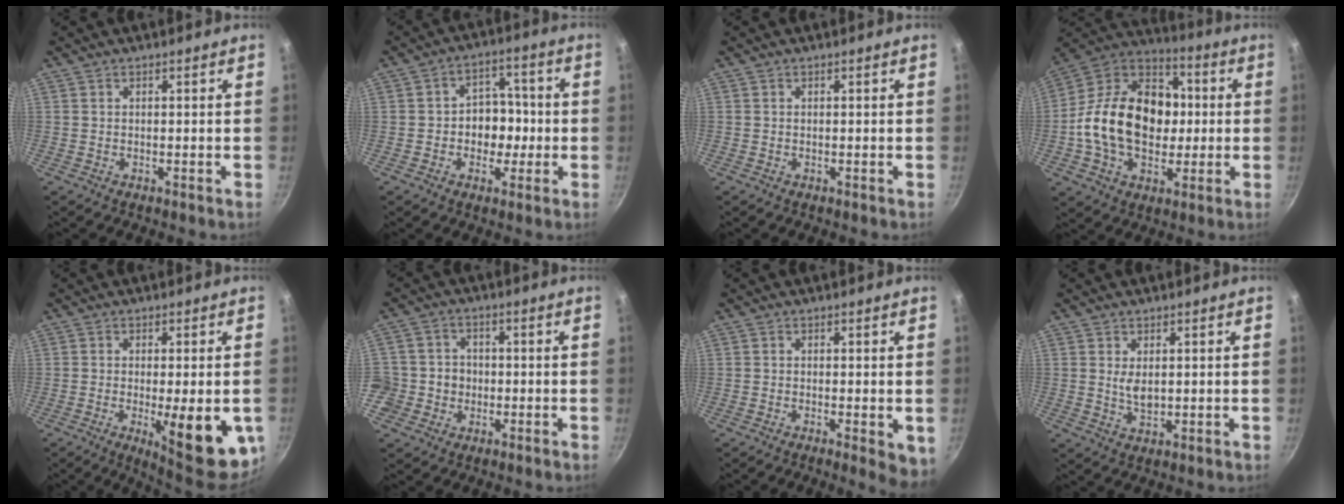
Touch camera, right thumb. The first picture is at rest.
{"total": 8.2, "force": [-1.2, 6.6, 4.7], "torque": [-0.008, 0.021, -0.024]}
{"total": 0.0}
{"total": 22.9, "force": [-0.6, 16.4, 16.0], "torque": [-0.235, 0.037, -0.024]}
{"total": 15.0, "force": [-3.6, 4.5, 13.9], "torque": [-0.160, -0.006, -0.036]}
{"total": 7.8, "force": [-1.6, 7.3, 2.0], "torque": [-0.011, 0.022, -0.038]}
{"total": 4.6, "force": [-1.1, 1.5, 4.2], "torque": [-0.048, -0.008, -0.013]}
{"total": 3.6, "force": [0.8, 1.9, 2.9], "torque": [-0.051, -0.009, 0.019]}